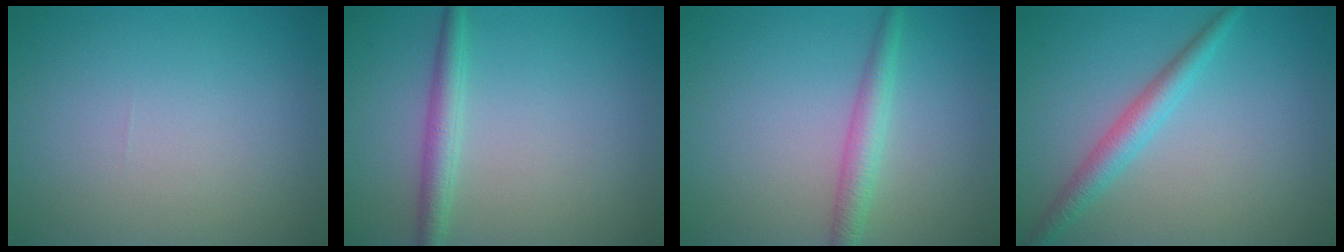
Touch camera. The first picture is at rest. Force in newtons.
{"total": 2.4, "press": 2.4, "slide": 0.0}
{"total": 2.5, "press": 2.5, "slide": 0.1}
{"total": 2.8, "press": 2.8, "slide": 0.1}